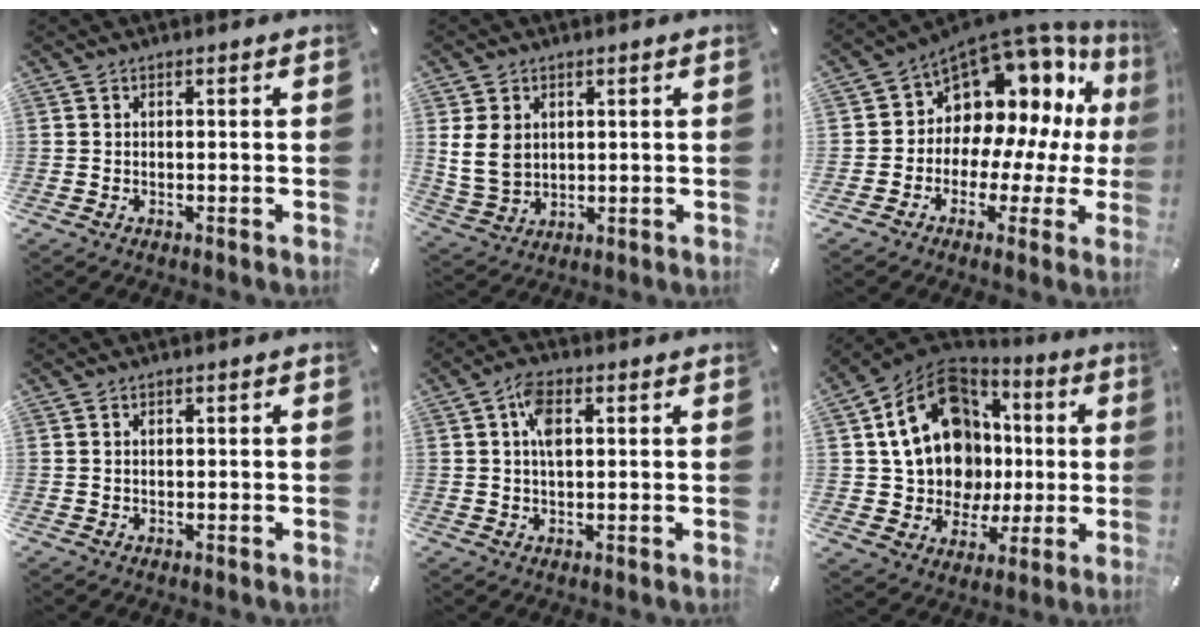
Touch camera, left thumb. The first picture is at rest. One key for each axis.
{"total": 7.2, "fx": 1.7, "fy": 5.9, "fz": 3.7, "tx": -0.091, "ty": 0.005, "tz": 0.032}
{"total": 11.1, "fx": 5.7, "fy": 8.7, "fz": 4.1, "tx": -0.062, "ty": -0.076, "tz": 0.104}
{"total": 1.0, "fx": 0.1, "fy": 0.6, "fz": 0.7, "tx": -0.015, "ty": 0.004, "tz": -0.001}
{"total": 5.3, "fx": 1.4, "fy": 2.8, "fz": 4.2, "tx": -0.082, "ty": 0.001, "tz": 0.018}
{"total": 20.5, "fx": 3.4, "fy": 16.5, "fz": 11.8, "tx": -0.213, "ty": -0.016, "tz": 0.071}